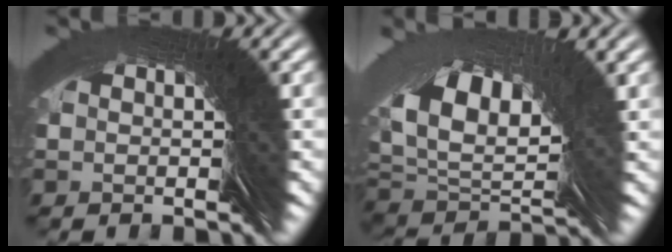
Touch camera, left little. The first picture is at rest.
{"total": 4.9, "force": [2.2, 2.2, 3.8], "torque": [-0.071, 0.015, 0.030]}